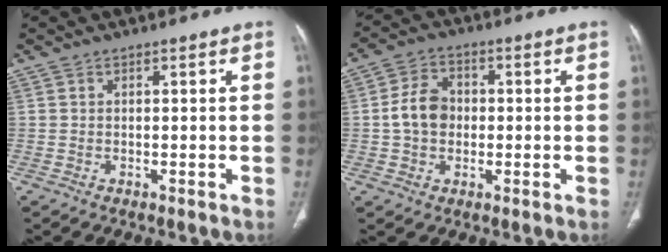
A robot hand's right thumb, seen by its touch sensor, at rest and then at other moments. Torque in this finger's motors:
{"motor_torque": [1.13, 1.22, 0.55, -0.46, 0.06]}